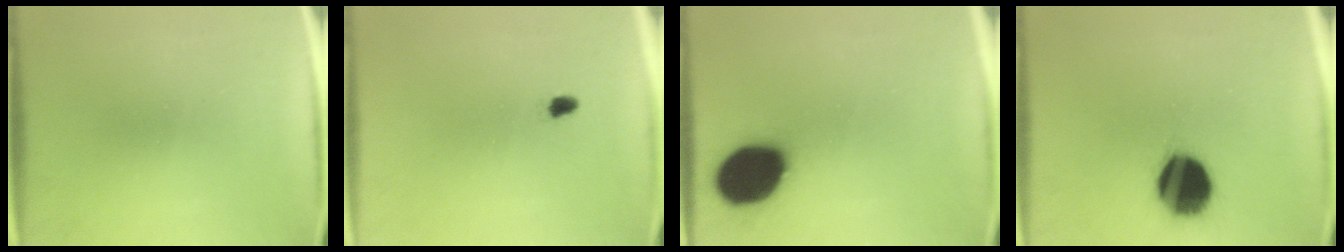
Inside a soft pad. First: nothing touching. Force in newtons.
{"total": 1.3}
{"total": 18.7}
{"total": 17.8}